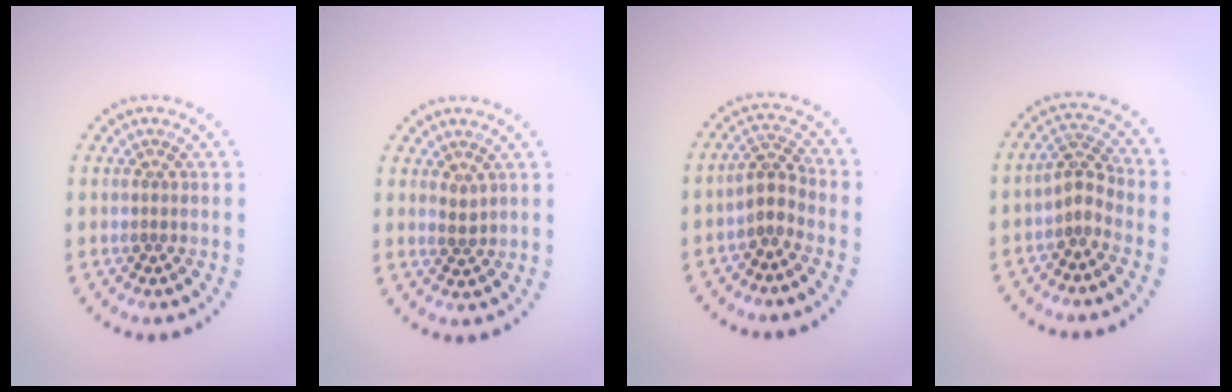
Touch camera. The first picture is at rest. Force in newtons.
{"total": 0.9, "press": 0.8, "slide": 0.3}
{"total": 2.2, "press": 1.7, "slide": 1.4}
{"total": 2.1, "press": 1.5, "slide": 1.4}